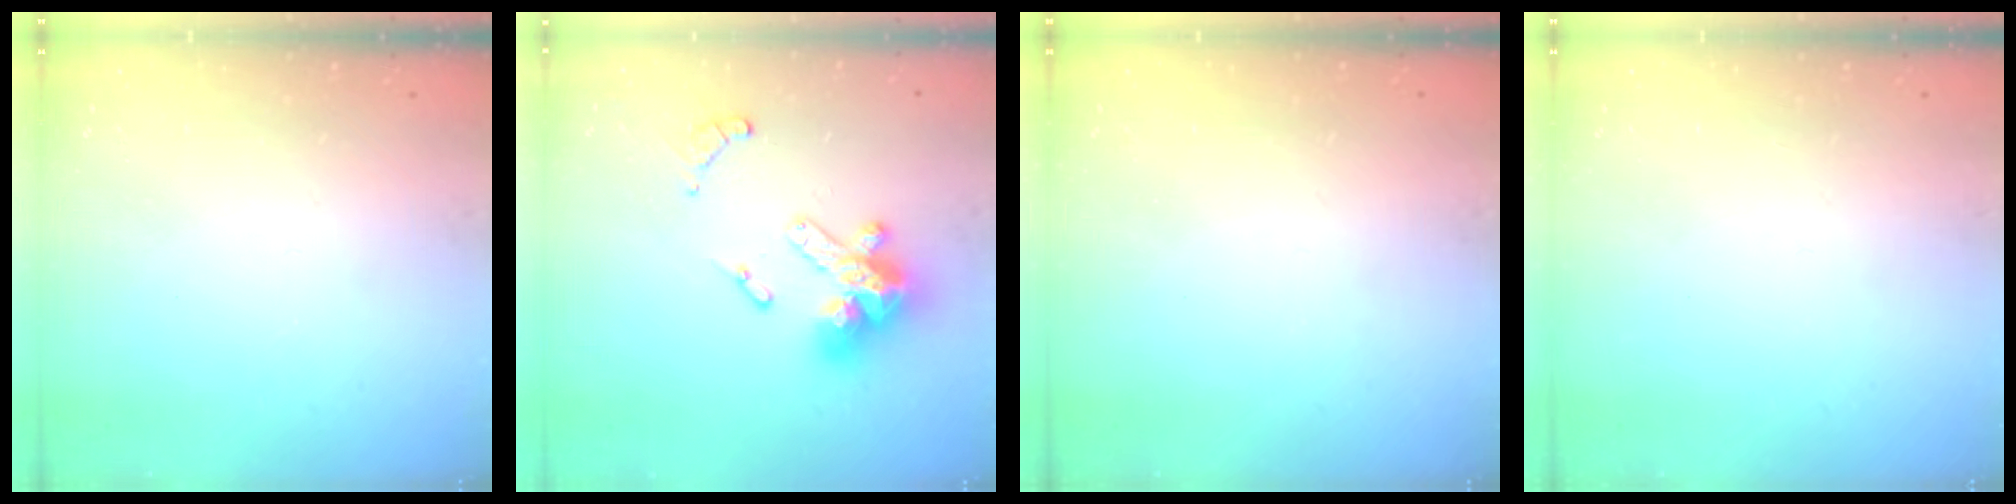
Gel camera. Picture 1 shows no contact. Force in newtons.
{"total": 16.2, "press": 16.1, "slide": 1.6}
{"total": 0.7, "press": 0.6, "slide": 0.4}
{"total": 0.0}